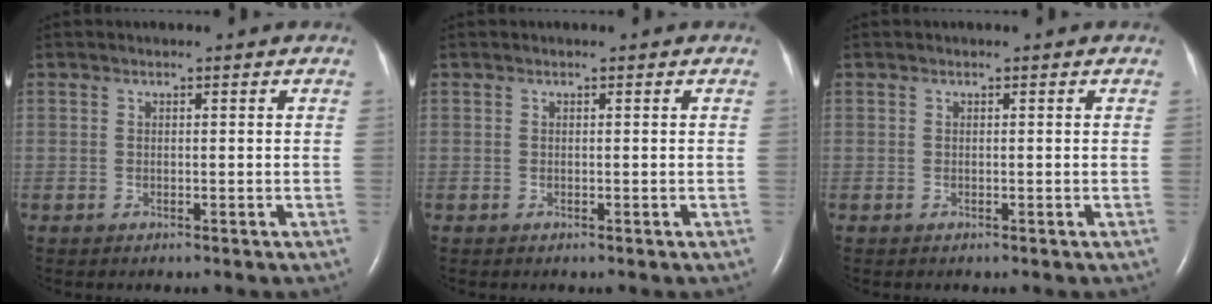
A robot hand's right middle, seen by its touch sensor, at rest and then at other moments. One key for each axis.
{"total": 0.0}
{"total": 0.0}